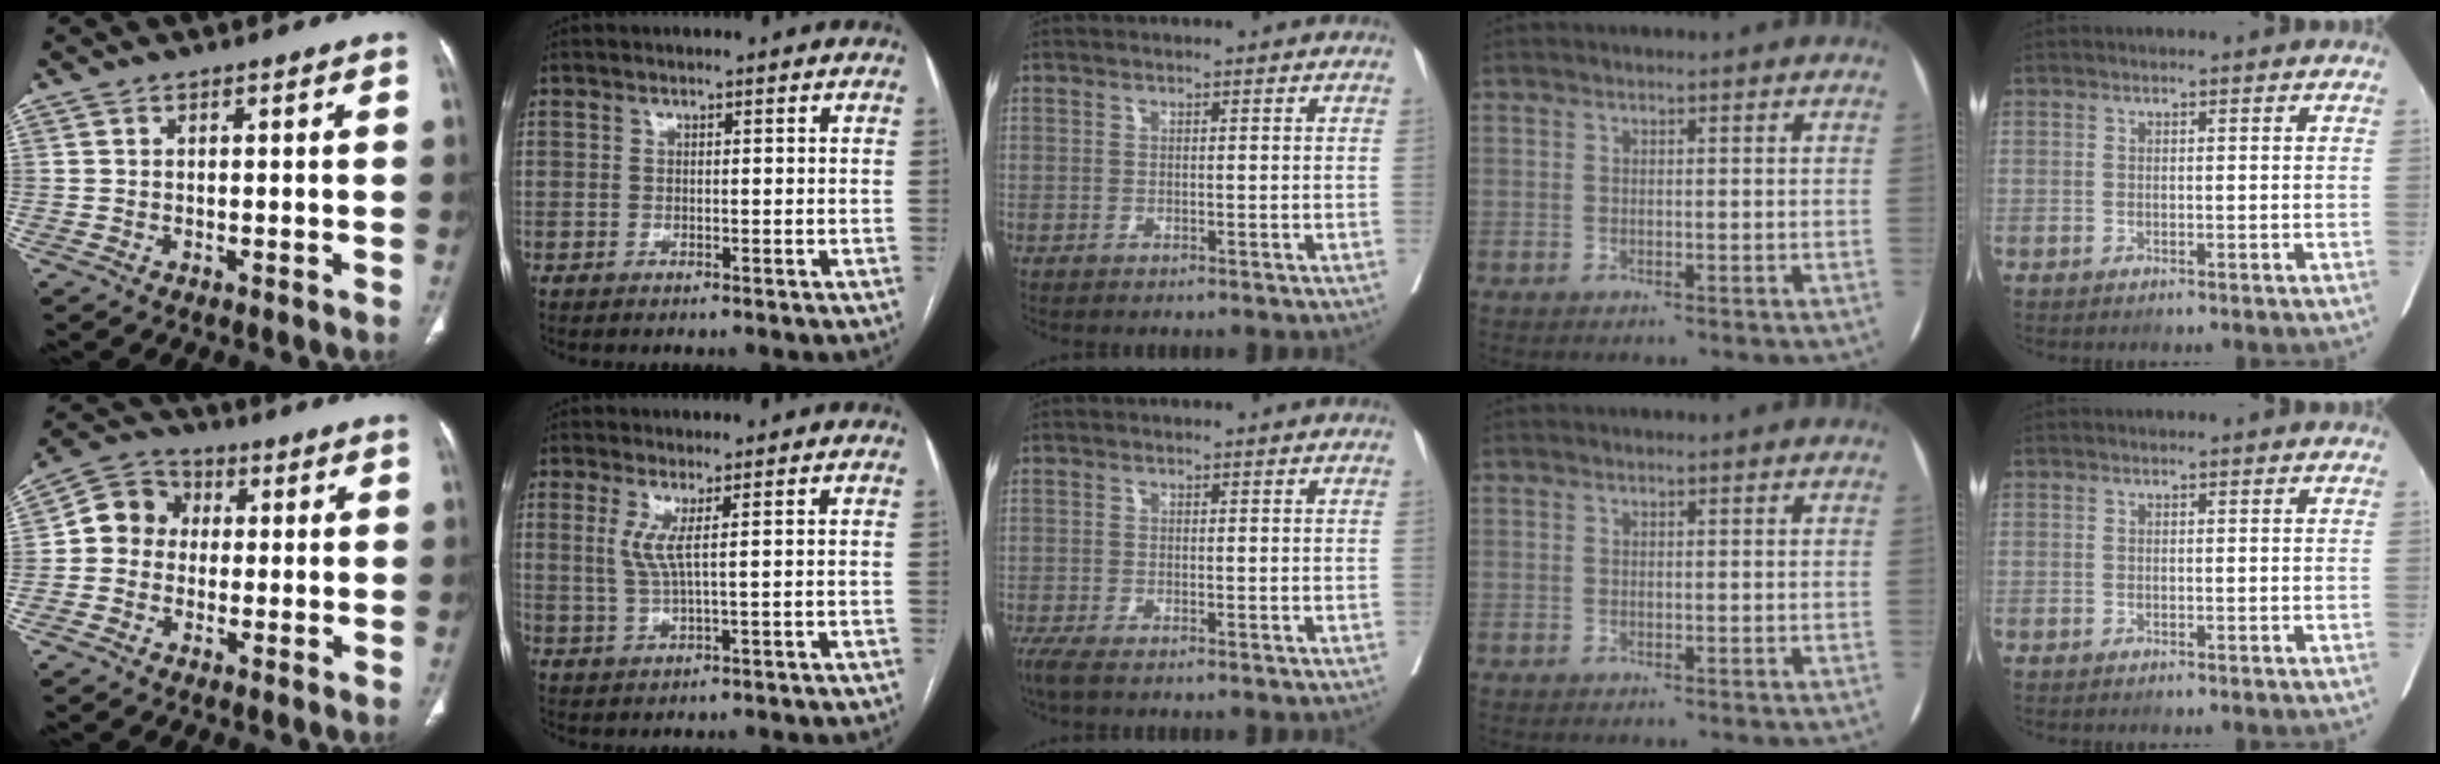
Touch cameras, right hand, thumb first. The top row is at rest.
{"thumb": {"total": 8.3, "force": [0.1, 7.5, 3.7], "torque": [-0.039, 0.028, -0.016]}, "index": {"total": 3.4, "force": [1.1, -0.3, 3.2], "torque": [-0.073, -0.001, 0.027]}, "middle": {"total": 2.8, "force": [-2.2, 0.4, 1.7], "torque": [-0.036, -0.012, -0.041]}}